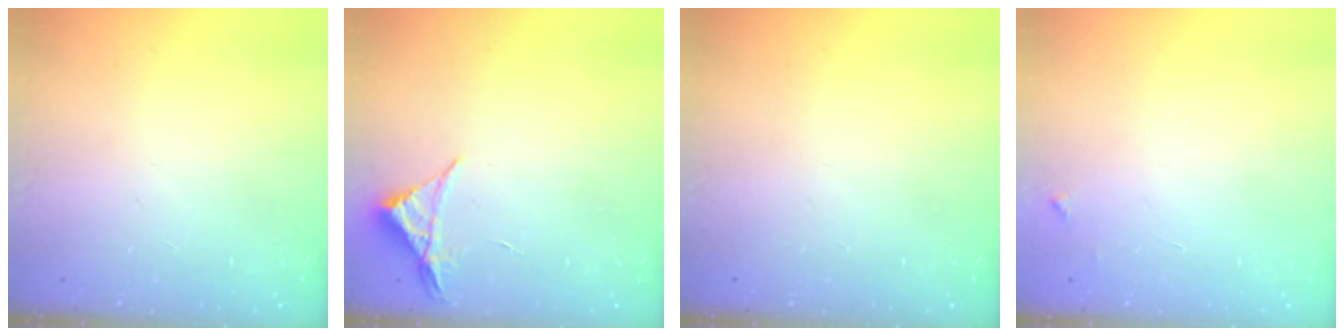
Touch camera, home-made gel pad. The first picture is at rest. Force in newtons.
{"total": 3.4, "press": 3.4, "slide": 0.6}
{"total": 0.0}
{"total": 3.3, "press": 3.3, "slide": 0.4}